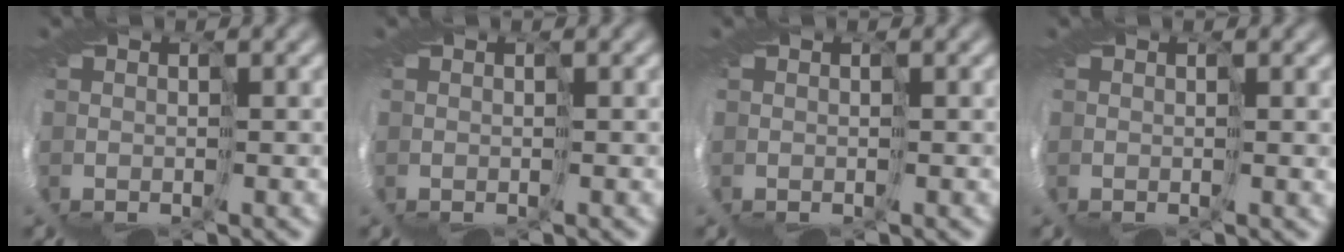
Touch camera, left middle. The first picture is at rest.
{"total": 0.0}
{"total": 0.0}
{"total": 0.8, "force": [0.4, 0.0, 0.6], "torque": [-0.012, 0.000, 0.004]}